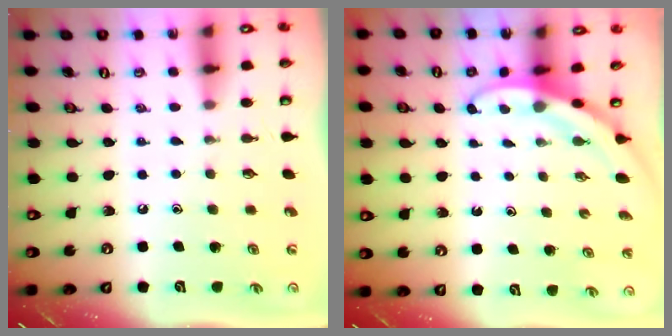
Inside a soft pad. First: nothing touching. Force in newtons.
{"total": 3.3, "press": 3.3, "slide": 0.1}